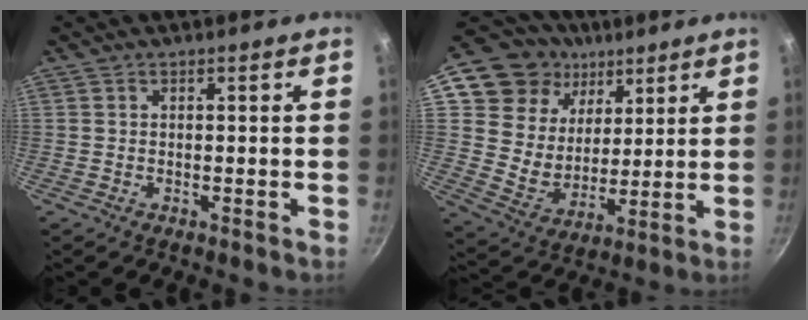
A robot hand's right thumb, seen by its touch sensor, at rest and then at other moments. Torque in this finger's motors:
{"motor_torque": [-0.75, 3.01, 0.50, -0.12, 0.09]}